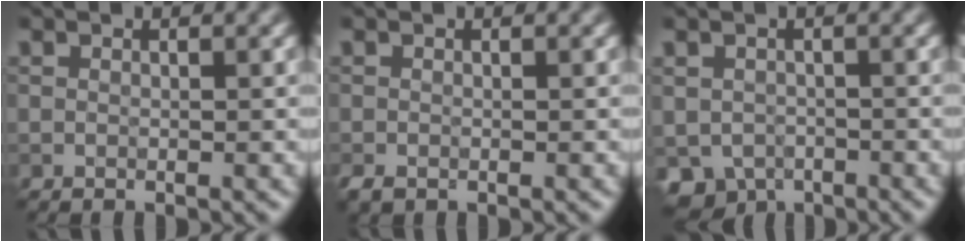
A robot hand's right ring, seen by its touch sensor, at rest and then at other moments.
{"total": 0.7, "force": [-0.4, 0.5, 0.2], "torque": [-0.007, -0.003, -0.007]}
{"total": 4.0, "force": [-2.0, 3.2, 1.4], "torque": [-0.027, -0.017, -0.026]}